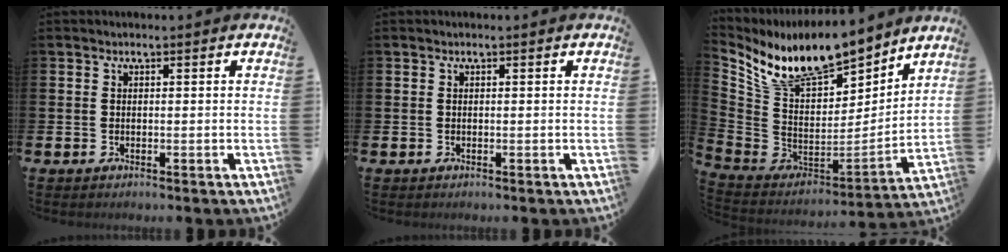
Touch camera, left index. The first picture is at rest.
{"total": 0.0}
{"total": 10.9, "force": [9.8, 3.2, 3.4], "torque": [-0.116, -0.065, 0.178]}